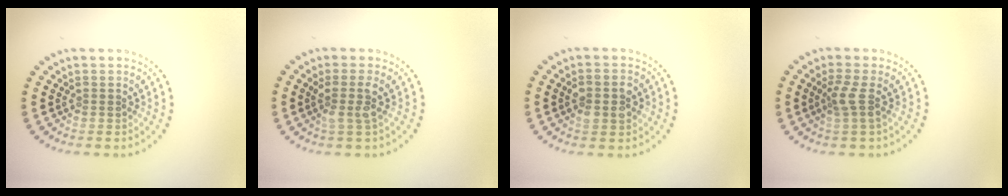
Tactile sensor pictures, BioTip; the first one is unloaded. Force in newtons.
{"total": 2.0, "press": 1.6, "slide": 1.2}
{"total": 2.9, "press": 2.8, "slide": 0.3}
{"total": 1.9, "press": 1.5, "slide": 1.3}